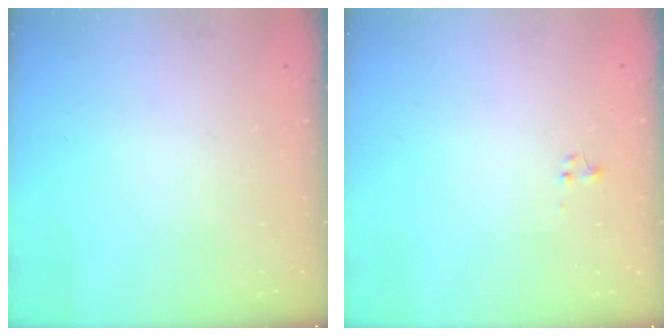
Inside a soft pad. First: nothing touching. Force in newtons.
{"total": 0.0}